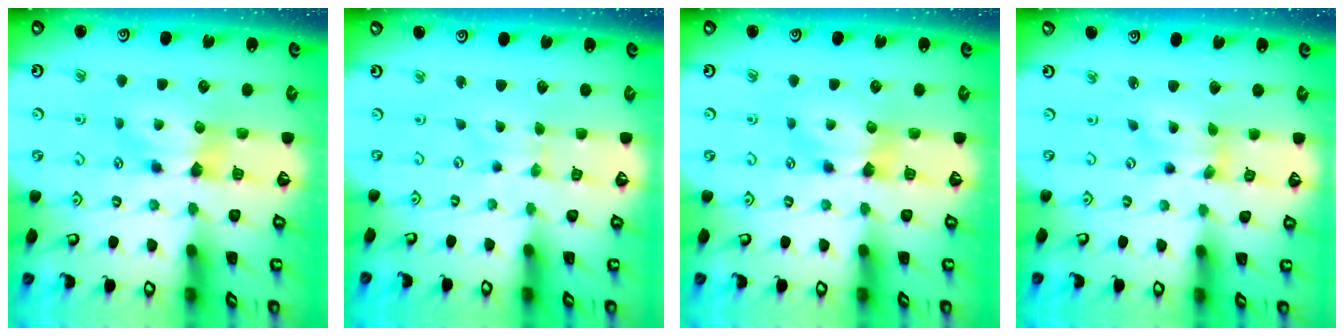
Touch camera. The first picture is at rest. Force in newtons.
{"total": 2.1, "press": 1.6, "slide": 1.4}
{"total": 0.0}
{"total": 1.6, "press": 1.0, "slide": 1.3}